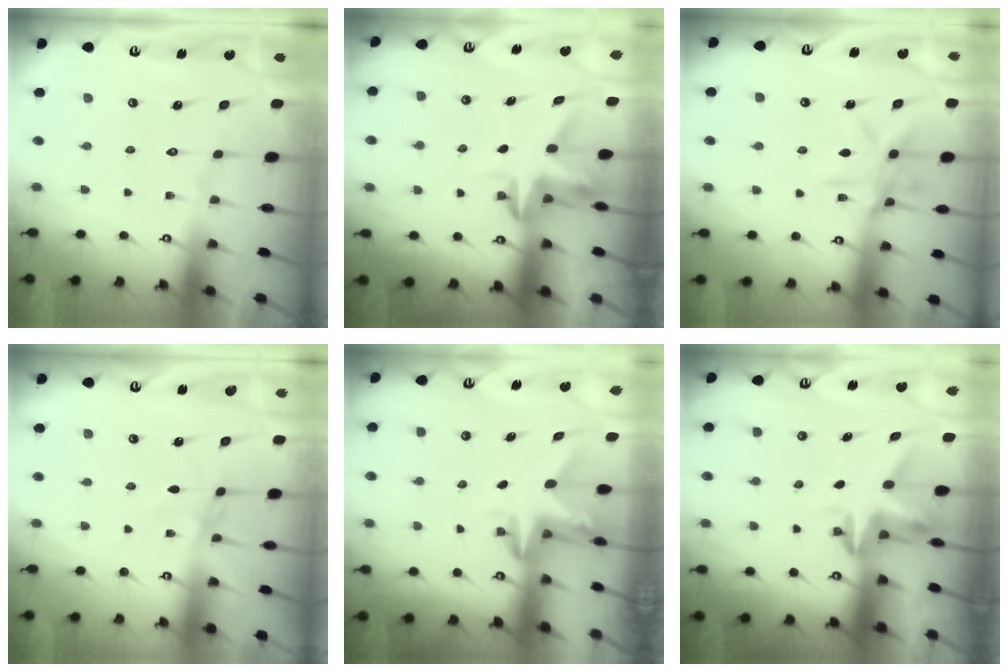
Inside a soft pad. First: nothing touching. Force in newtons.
{"total": 3.3, "press": 3.3, "slide": 0.4}
{"total": 10.5, "press": 10.4, "slide": 0.7}
{"total": 2.3, "press": 2.3, "slide": 0.4}
{"total": 3.0, "press": 3.0, "slide": 0.2}
{"total": 3.3, "press": 3.2, "slide": 0.4}